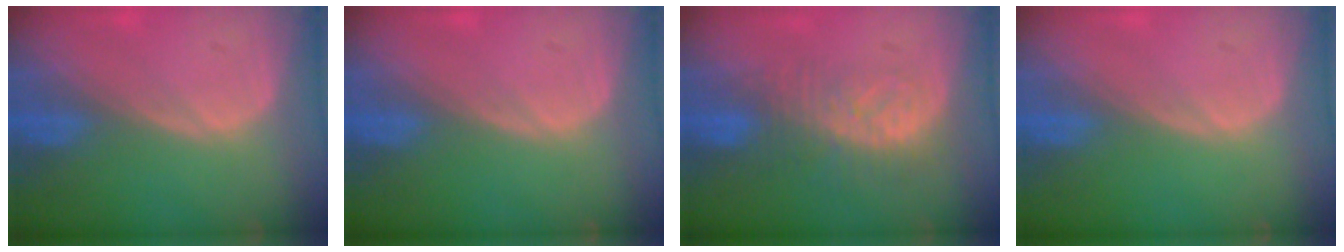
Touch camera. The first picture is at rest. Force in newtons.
{"total": 0.0}
{"total": 8.3, "press": 7.2, "slide": 4.1}
{"total": 0.0}